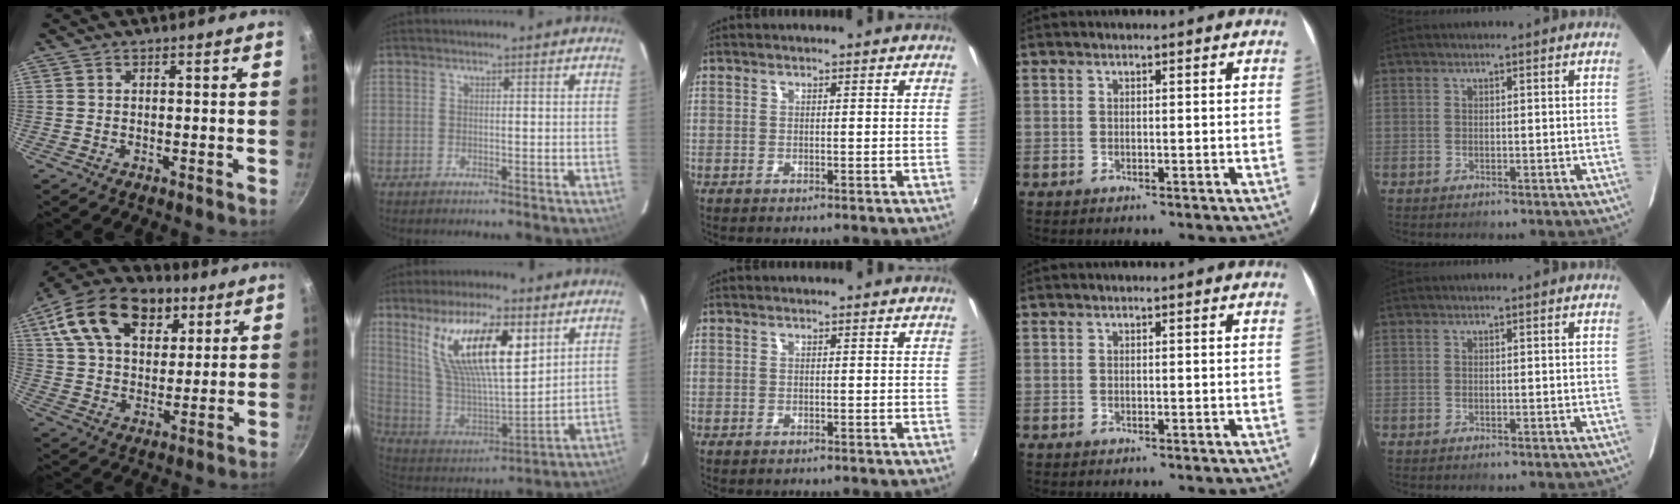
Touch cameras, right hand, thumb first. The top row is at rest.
{"thumb": {"total": 20.7, "force": [9.8, 13.1, 12.7], "torque": [-0.201, -0.007, 0.160]}, "index": {"total": 18.8, "force": [9.0, 5.9, 15.4], "torque": [-0.278, 0.002, 0.176]}, "middle": {"total": 0.7, "force": [-0.6, 0.3, 0.2], "torque": [-0.007, -0.005, -0.011]}}